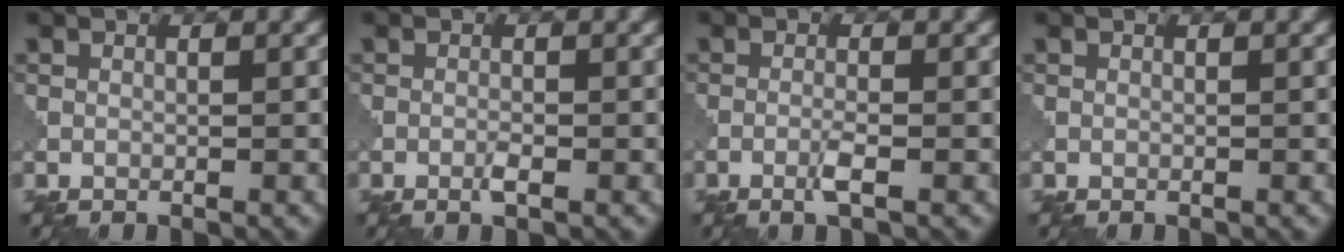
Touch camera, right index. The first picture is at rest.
{"total": 1.0, "force": [-0.5, 0.1, 0.9], "torque": [-0.018, 0.000, -0.012]}
{"total": 1.7, "force": [-0.7, 0.0, 1.5], "torque": [-0.030, 0.003, -0.019]}
{"total": 0.0}